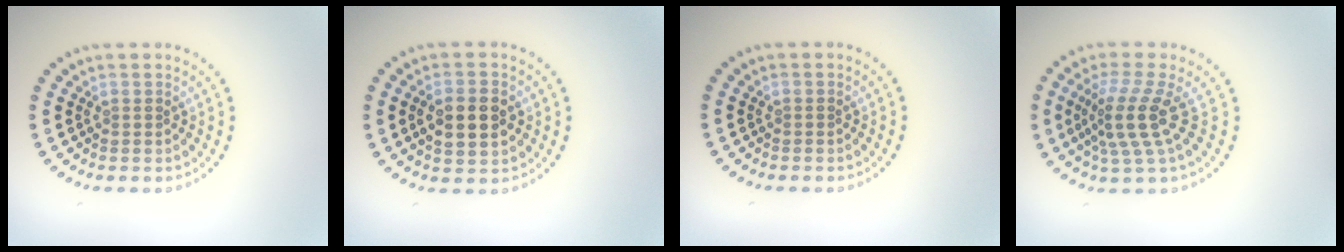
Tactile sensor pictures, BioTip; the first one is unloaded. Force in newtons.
{"total": 3.6, "press": 3.6, "slide": 0.2}
{"total": 0.0}
{"total": 4.1, "press": 2.9, "slide": 2.8}